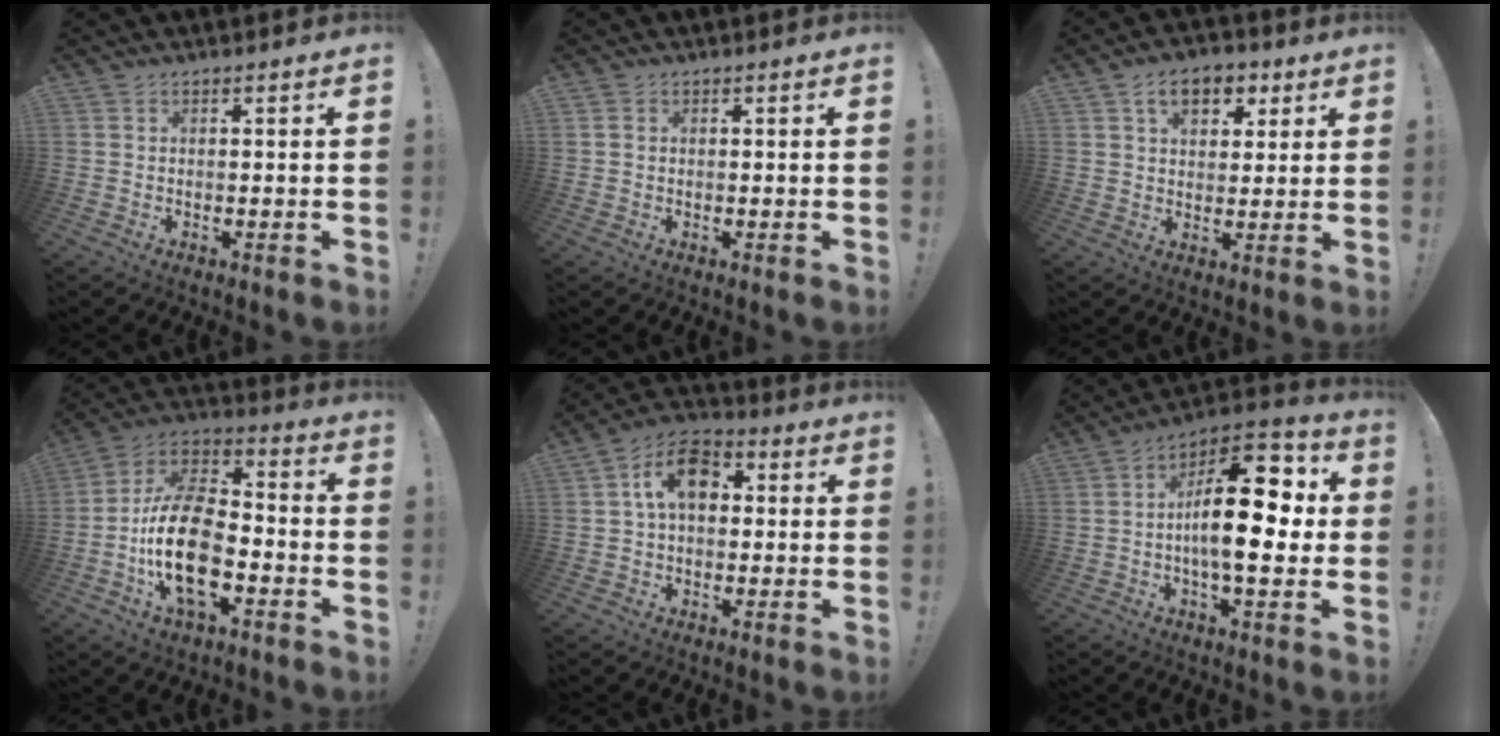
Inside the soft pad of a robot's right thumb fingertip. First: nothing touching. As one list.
[{"total": 0.9, "force": [0.2, 0.8, 0.2], "torque": [-0.004, 0.004, 0.004]}, {"total": 9.8, "force": [4.5, 6.5, 5.8], "torque": [-0.073, -0.011, 0.082]}, {"total": 21.3, "force": [-6.1, 12.2, 16.3], "torque": [-0.303, 0.029, -0.096]}, {"total": 11.5, "force": [2.7, 7.4, 8.4], "torque": [-0.139, 0.015, 0.054]}, {"total": 20.7, "force": [0.3, 9.3, 18.4], "torque": [-0.284, 0.008, 0.005]}]